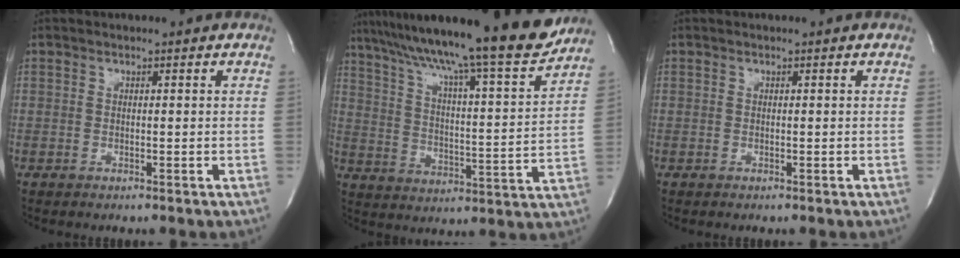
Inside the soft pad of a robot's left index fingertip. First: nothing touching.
{"total": 23.2, "force": [19.3, 0.2, 12.8], "torque": [-0.213, -0.019, 0.286]}
{"total": 0.0}